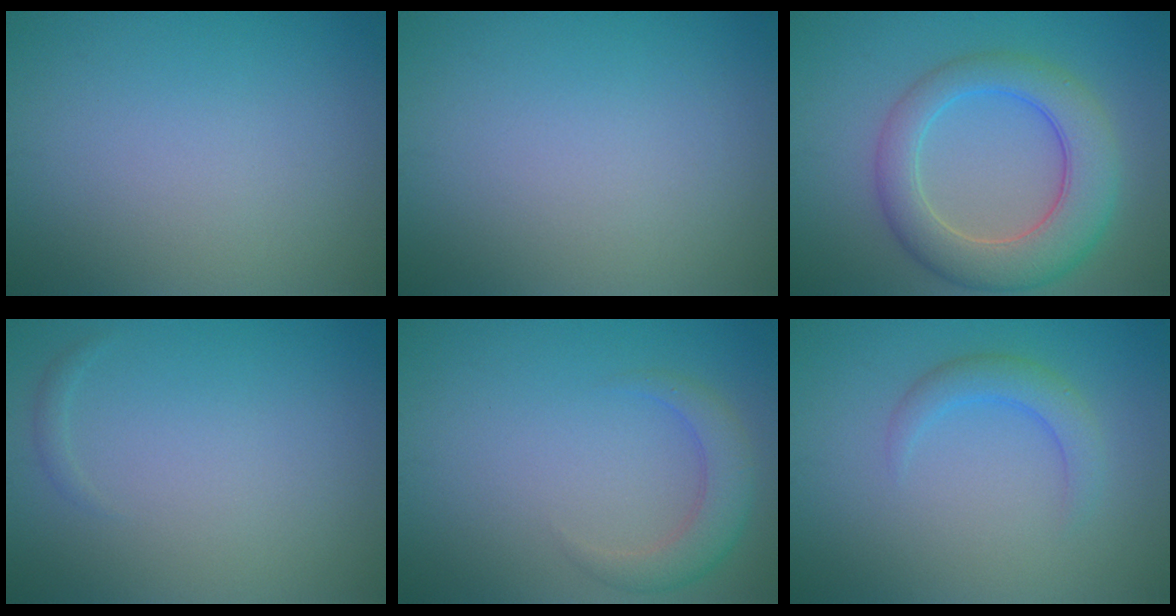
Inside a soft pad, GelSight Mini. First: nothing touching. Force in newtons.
{"total": 0.0}
{"total": 7.0, "press": 7.0, "slide": 0.3}
{"total": 0.5, "press": 0.5, "slide": 0.0}
{"total": 3.0, "press": 3.0, "slide": 0.3}
{"total": 2.4, "press": 2.4, "slide": 0.1}